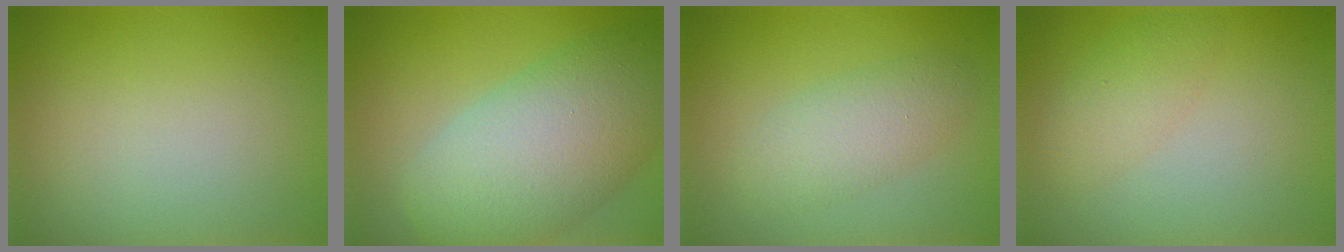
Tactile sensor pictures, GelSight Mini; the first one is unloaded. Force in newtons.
{"total": 10.1, "press": 10.0, "slide": 0.7}
{"total": 3.3, "press": 3.3, "slide": 0.2}
{"total": 2.1, "press": 2.1, "slide": 0.1}